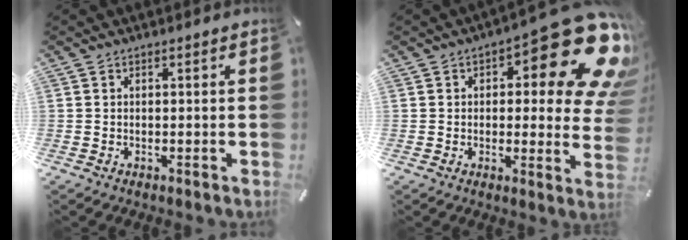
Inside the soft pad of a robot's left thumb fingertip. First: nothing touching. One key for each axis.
{"total": 21.7, "fx": 10.2, "fy": 8.0, "fz": 17.5, "tx": -0.215, "ty": -0.071, "tz": 0.166}